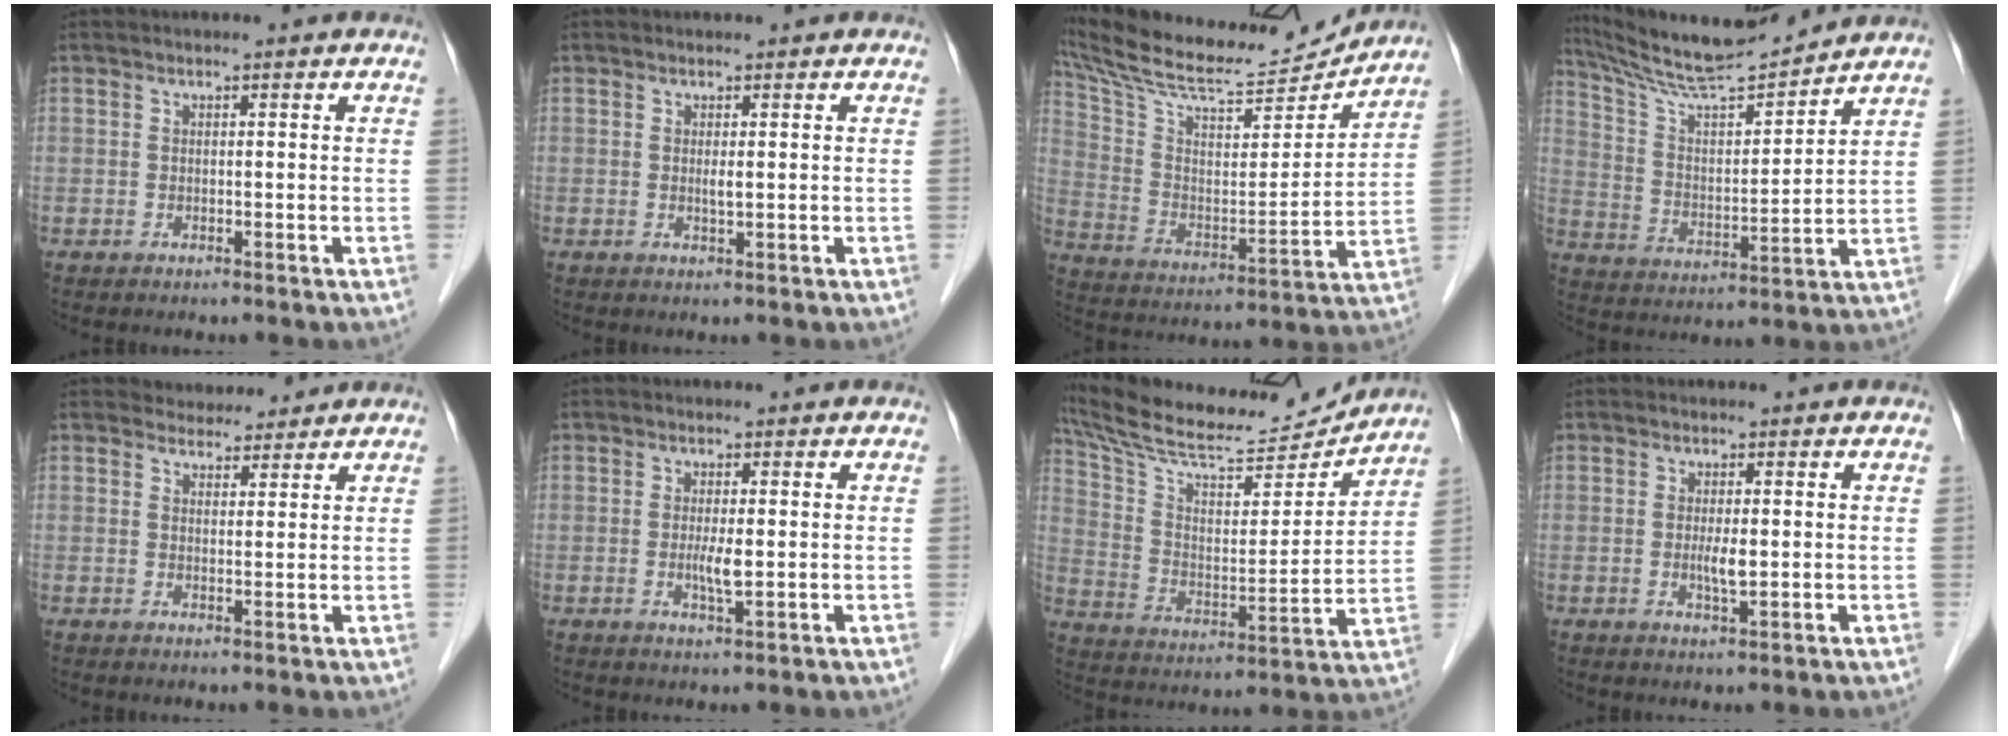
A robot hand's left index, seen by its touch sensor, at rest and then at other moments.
{"total": 0.8, "force": [0.0, 0.1, 0.8], "torque": [-0.019, -0.006, 0.001]}
{"total": 21.7, "force": [20.4, 2.6, 6.9], "torque": [-0.134, -0.016, 0.323]}
{"total": 13.7, "force": [12.9, -0.1, 4.5], "torque": [-0.088, 0.002, 0.230]}
{"total": 3.7, "force": [3.5, 1.2, 0.0], "torque": [0.002, 0.007, 0.050]}
{"total": 2.5, "force": [-0.3, 0.3, 2.4], "torque": [-0.049, -0.008, -0.004]}
{"total": 20.8, "force": [19.6, 2.7, 6.4], "torque": [-0.119, -0.014, 0.306]}
{"total": 2.2, "force": [-0.2, 0.4, 2.1], "torque": [-0.042, -0.007, -0.002]}